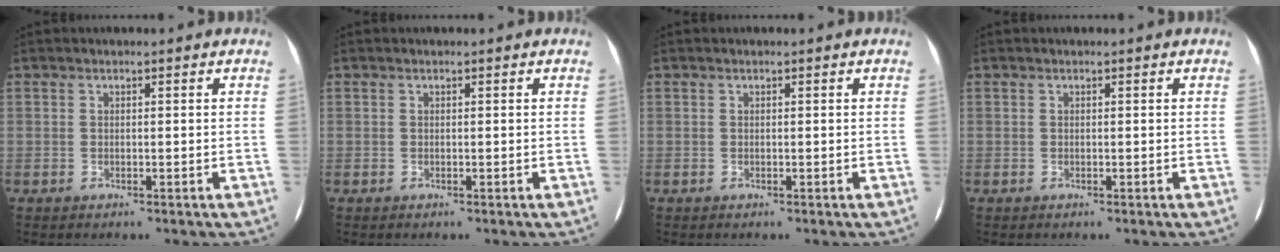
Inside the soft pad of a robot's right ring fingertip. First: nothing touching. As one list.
[{"total": 0.0}, {"total": 0.0}, {"total": 0.0}]